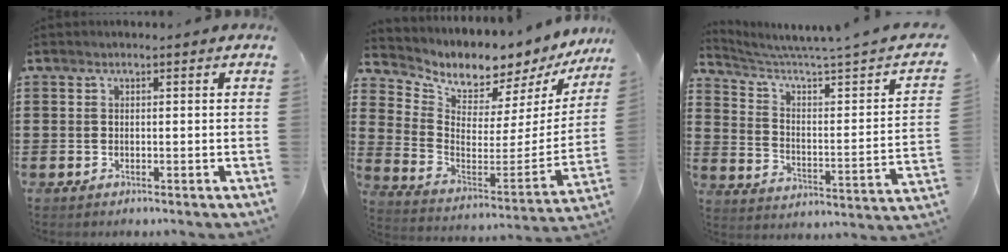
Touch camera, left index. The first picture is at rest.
{"total": 5.2, "force": [5.0, 1.2, 0.1], "torque": [-0.033, -0.068, 0.081]}
{"total": 3.8, "force": [2.9, -0.5, 2.4], "torque": [-0.065, -0.039, 0.037]}